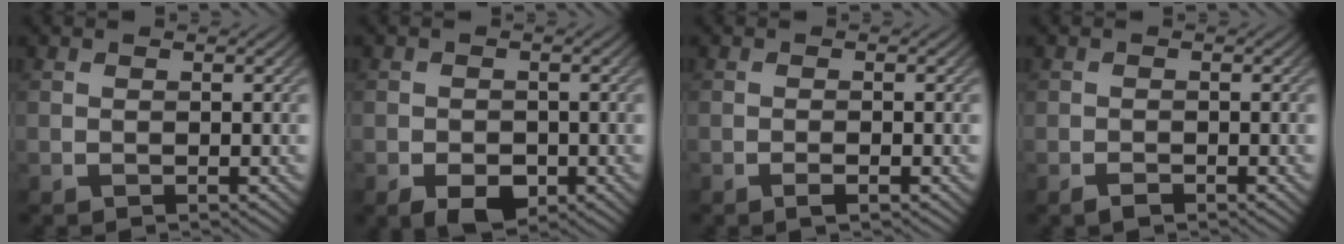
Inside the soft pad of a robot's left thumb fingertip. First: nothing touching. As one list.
[{"total": 3.5, "force": [-1.7, 2.3, 2.0], "torque": [-0.035, -0.009, -0.029]}, {"total": 1.3, "force": [-0.7, 0.1, 1.1], "torque": [-0.018, 0.002, -0.015]}, {"total": 1.2, "force": [-0.9, 0.6, 0.6], "torque": [-0.013, -0.002, -0.018]}]